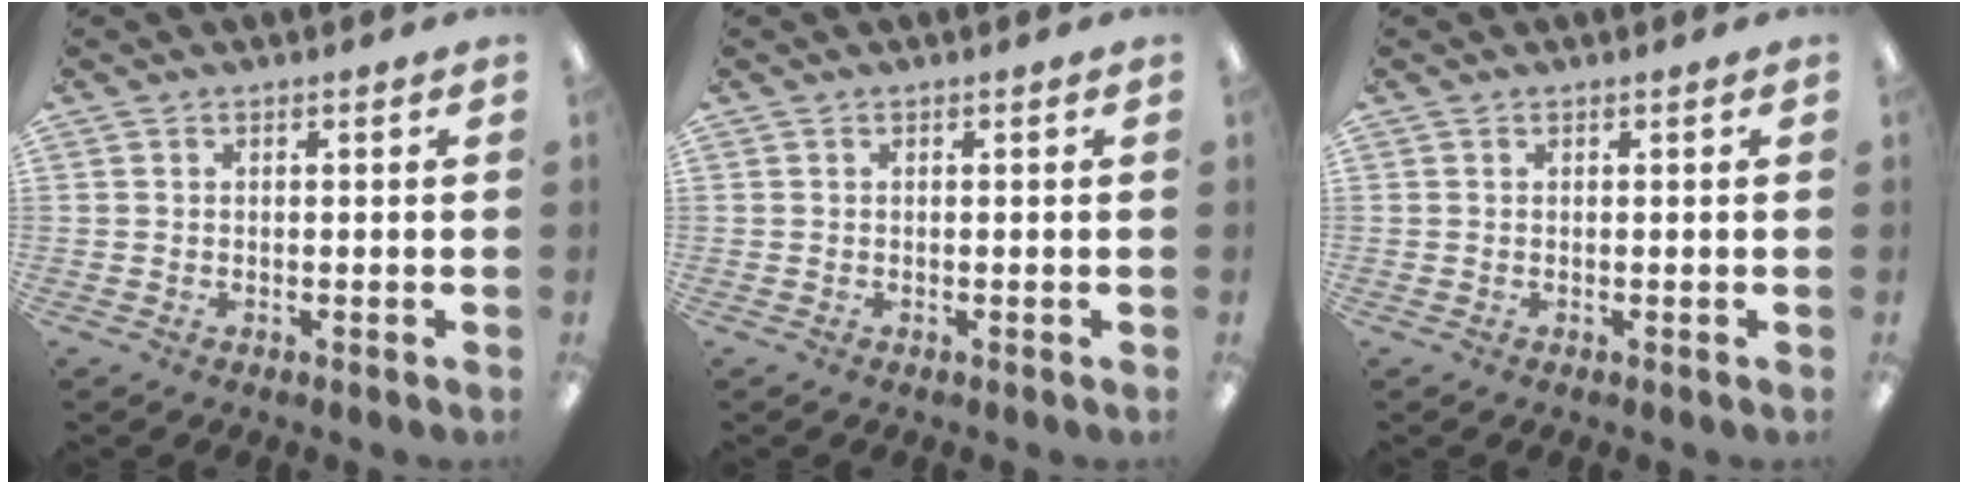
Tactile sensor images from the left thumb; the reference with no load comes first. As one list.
[{"total": 0.0}, {"total": 0.0}]